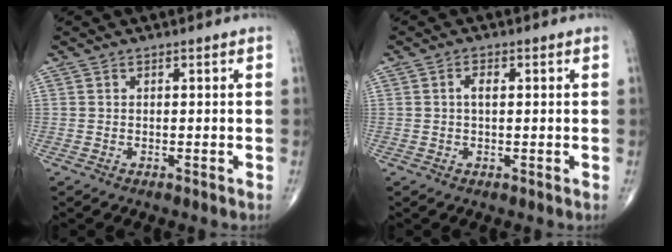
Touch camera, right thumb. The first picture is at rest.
{"total": 2.4, "force": [0.5, 1.2, 2.0], "torque": [-0.037, 0.005, 0.007]}